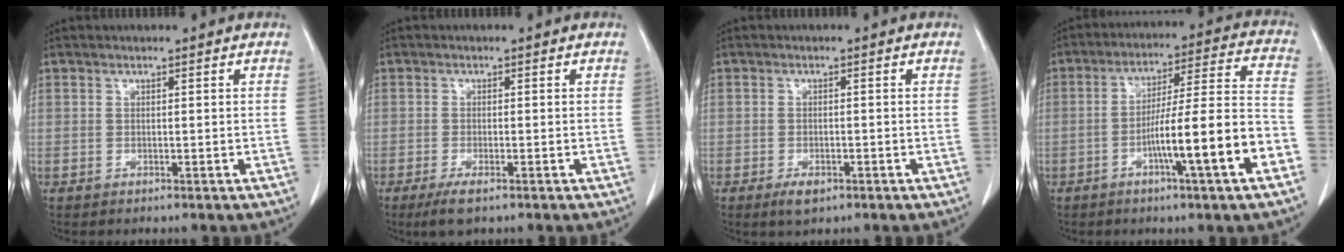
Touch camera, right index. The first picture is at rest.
{"total": 3.5, "force": [-2.3, 0.7, 2.6], "torque": [-0.051, -0.007, -0.037]}
{"total": 2.7, "force": [-1.6, 1.2, 1.8], "torque": [-0.031, 0.000, -0.020]}
{"total": 14.6, "force": [-5.7, 0.0, 13.5], "torque": [-0.214, 0.011, -0.090]}